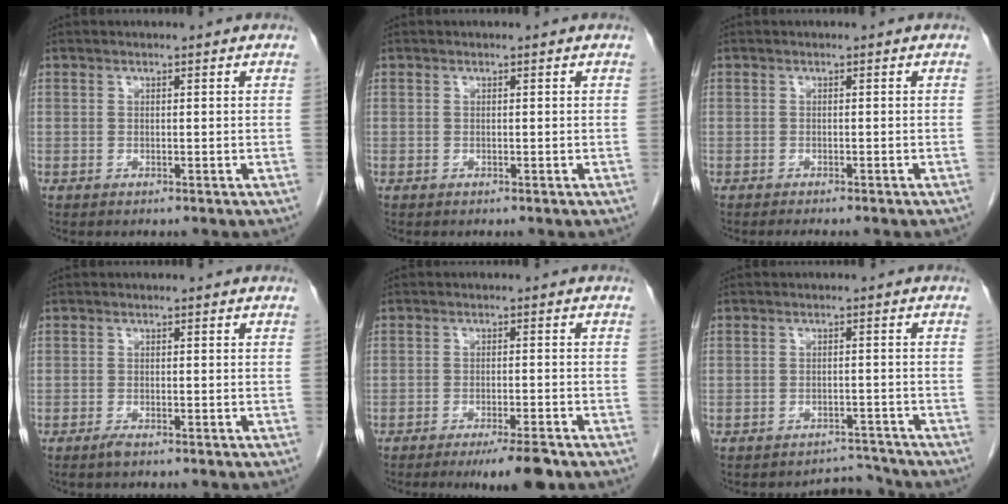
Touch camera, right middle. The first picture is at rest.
{"total": 0.0}
{"total": 4.6, "force": [-4.0, 0.5, 2.2], "torque": [-0.022, -0.006, -0.049]}
{"total": 1.0, "force": [-0.8, 0.0, 0.6], "torque": [-0.015, -0.002, -0.014]}
{"total": 5.9, "force": [-4.2, 0.4, 4.1], "torque": [-0.055, -0.013, -0.063]}
{"total": 3.5, "force": [-3.2, 0.0, -1.3], "torque": [0.025, 0.011, -0.041]}